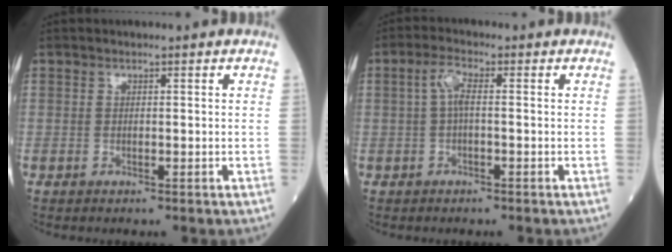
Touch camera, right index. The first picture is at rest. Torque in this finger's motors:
{"motor_torque": [0.52, 0.07, 0.26, 0.07]}